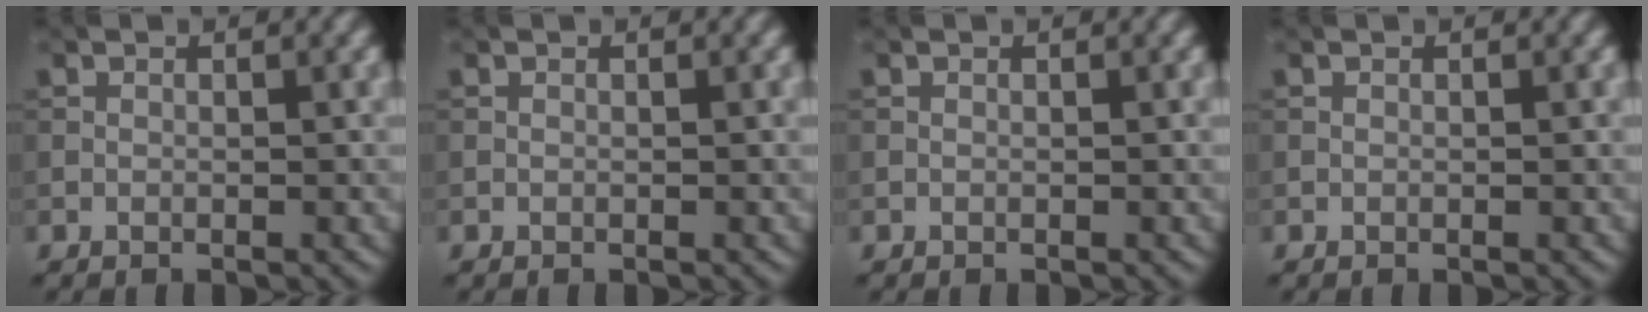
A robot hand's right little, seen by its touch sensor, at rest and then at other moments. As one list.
[{"total": 0.0}, {"total": 0.0}, {"total": 0.0}]